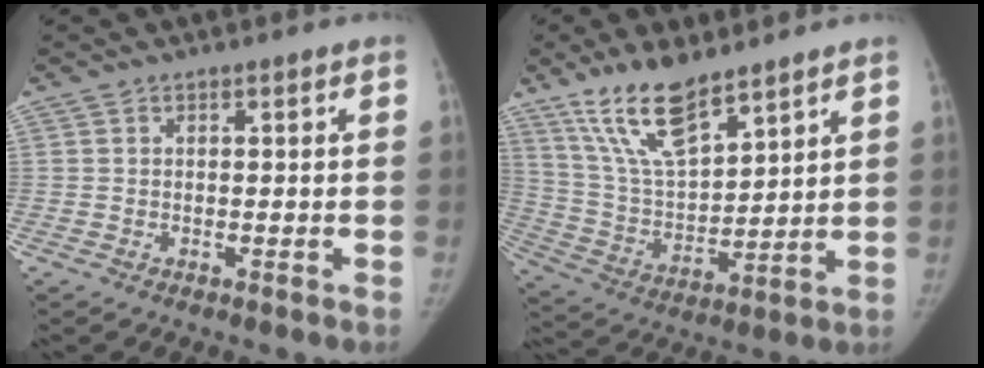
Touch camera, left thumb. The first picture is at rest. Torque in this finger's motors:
{"motor_torque": [0.53, 0.06, 1.34, -1.34, 0.41]}